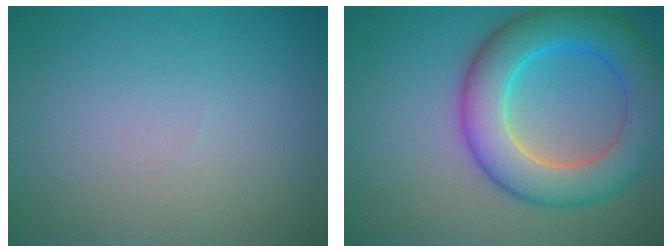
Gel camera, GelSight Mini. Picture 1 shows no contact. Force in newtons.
{"total": 8.4, "press": 8.3, "slide": 0.3}